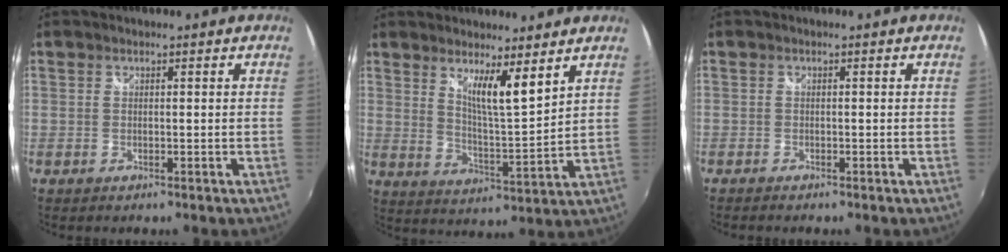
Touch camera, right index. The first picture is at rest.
{"total": 8.2, "force": [5.7, 0.8, 5.9], "torque": [-0.091, -0.010, 0.092]}
{"total": 1.2, "force": [-1.1, 0.3, 0.4], "torque": [-0.012, -0.007, -0.022]}